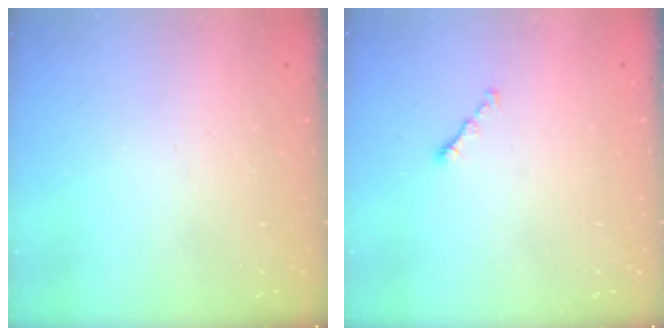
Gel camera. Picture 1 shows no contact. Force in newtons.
{"total": 0.8, "press": 0.6, "slide": 0.4}